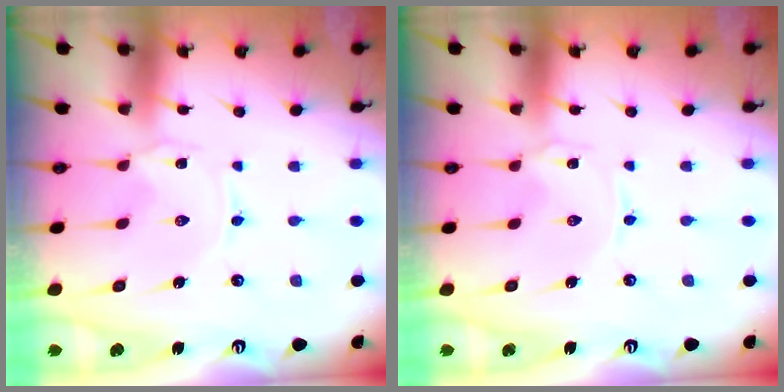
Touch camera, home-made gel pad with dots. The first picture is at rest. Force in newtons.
{"total": 0.0}